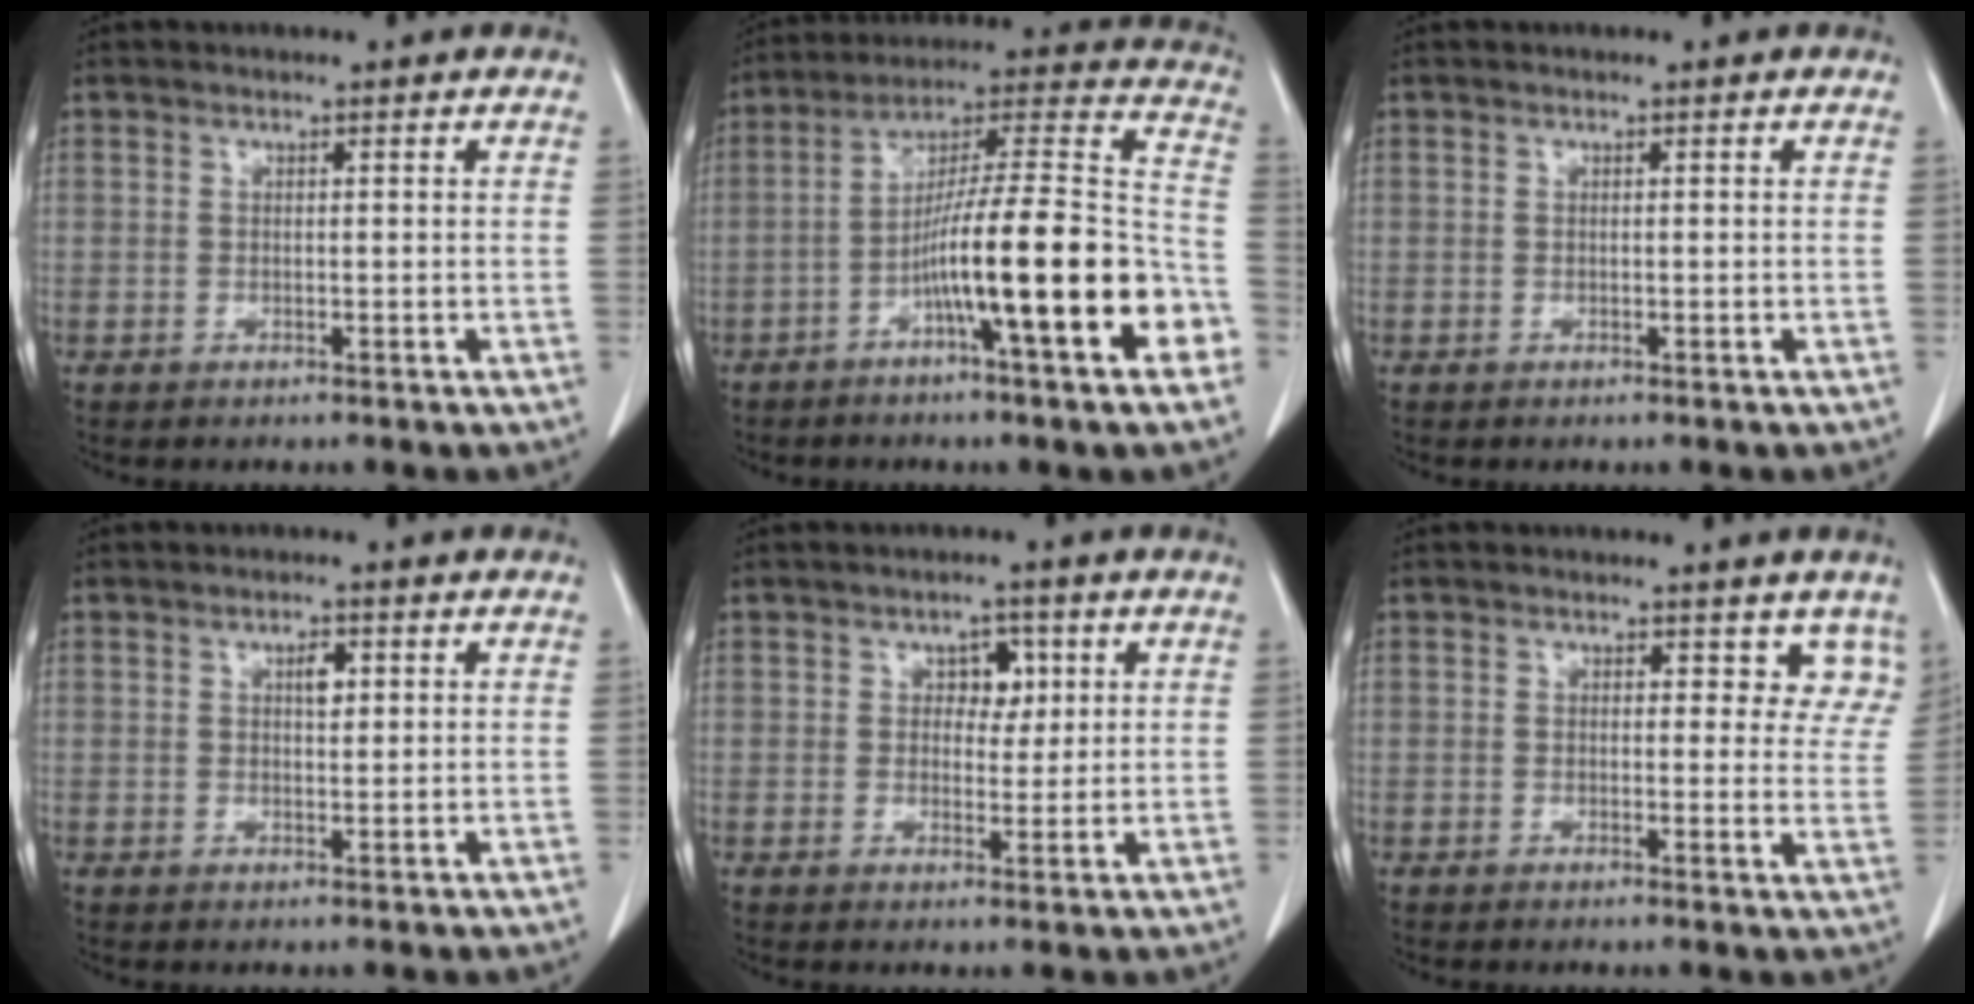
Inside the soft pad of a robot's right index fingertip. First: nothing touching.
{"total": 20.1, "force": [-7.5, 1.0, 18.6], "torque": [-0.260, 0.013, -0.123]}
{"total": 0.0}
{"total": 2.0, "force": [0.7, 0.9, 1.7], "torque": [-0.027, 0.000, 0.012]}
{"total": 3.4, "force": [1.1, 2.4, 2.2], "torque": [-0.024, 0.006, 0.017]}
{"total": 5.0, "force": [4.0, 2.7, 1.5], "torque": [0.013, -0.010, 0.027]}